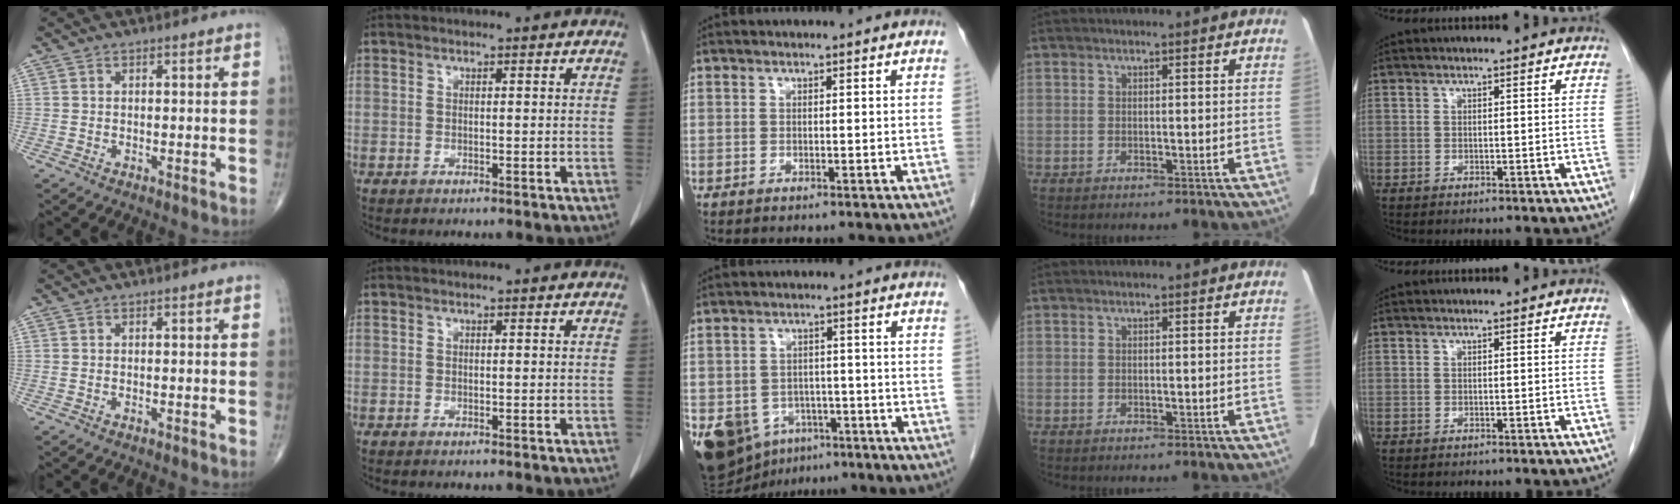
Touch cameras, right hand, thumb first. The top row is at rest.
{"middle": {"total": 15.8, "force": [-7.9, 11.4, 7.6], "torque": [-0.180, 0.003, -0.110]}}